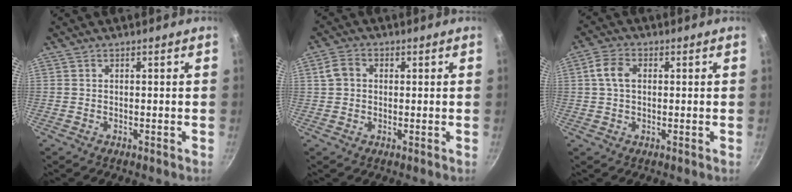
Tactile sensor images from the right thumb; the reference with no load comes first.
{"total": 4.1, "force": [0.7, 3.3, 2.4], "torque": [-0.038, 0.008, 0.006]}
{"total": 4.8, "force": [0.7, 3.2, 3.4], "torque": [-0.065, 0.011, 0.007]}